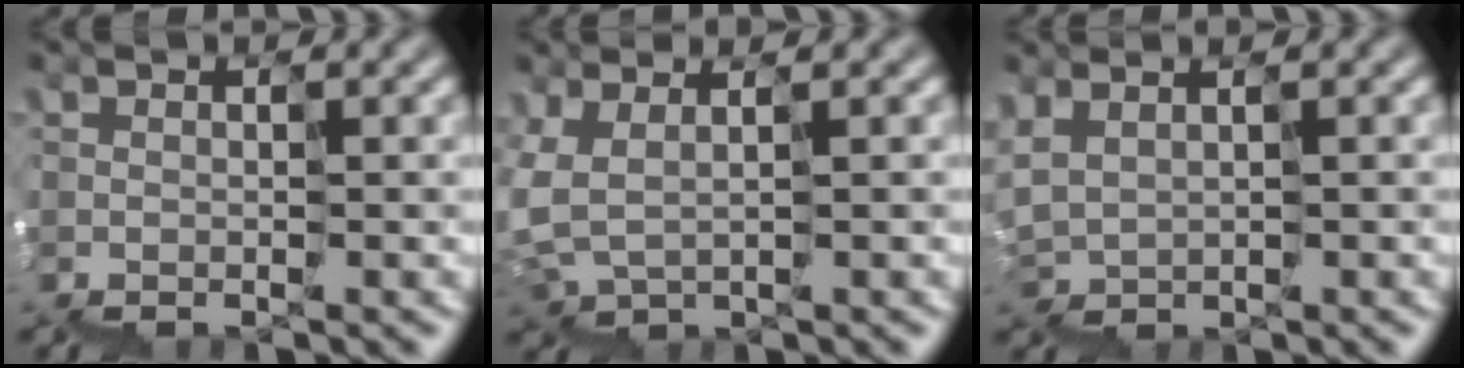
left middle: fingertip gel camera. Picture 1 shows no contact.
{"total": 1.1, "force": [1.0, 0.4, 0.0], "torque": [-0.022, 0.009, 0.021]}
{"total": 1.3, "force": [1.3, 0.4, -0.2], "torque": [-0.021, 0.013, 0.035]}